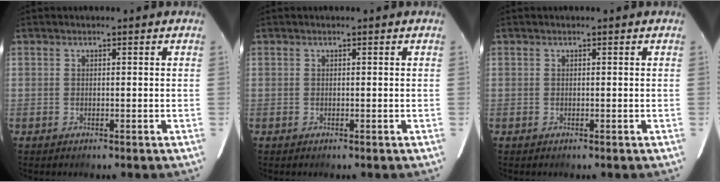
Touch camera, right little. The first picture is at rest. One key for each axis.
{"total": 0.0}
{"total": 0.0}